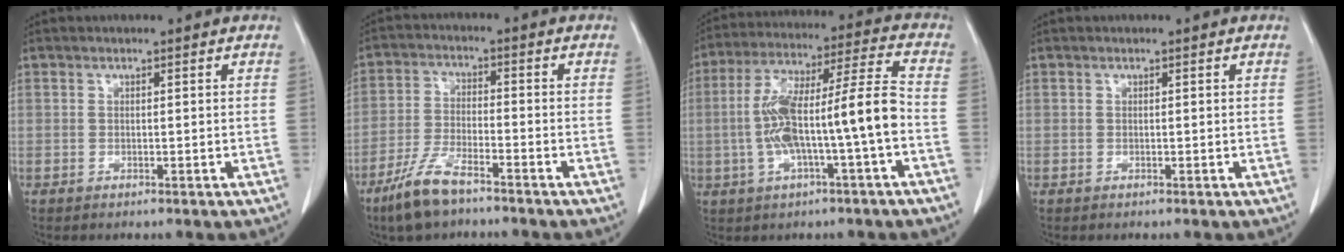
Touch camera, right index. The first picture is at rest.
{"total": 7.8, "force": [-5.8, 1.8, 5.0], "torque": [-0.112, -0.014, -0.110]}
{"total": 14.2, "force": [-2.5, 1.0, 13.9], "torque": [-0.260, 0.029, -0.042]}
{"total": 0.0}